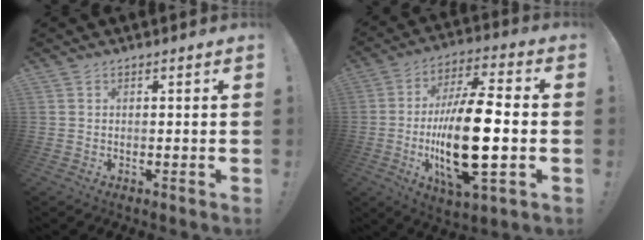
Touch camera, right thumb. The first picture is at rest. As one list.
[{"total": 22.5, "force": [-3.1, 7.1, 21.1], "torque": [-0.401, -0.004, -0.053]}]